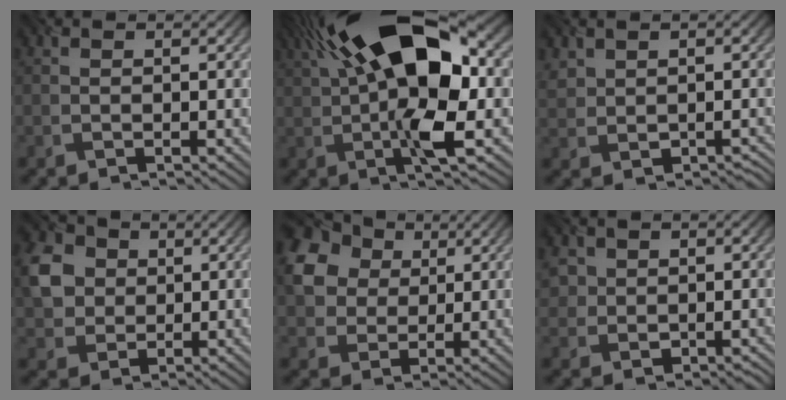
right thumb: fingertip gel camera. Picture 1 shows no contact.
{"total": 16.3, "force": [3.0, 7.0, 14.4], "torque": [-0.252, 0.028, 0.036]}
{"total": 2.8, "force": [0.7, 2.5, 1.1], "torque": [-0.021, -0.011, 0.017]}
{"total": 6.8, "force": [1.2, 5.9, 3.1], "torque": [-0.088, 0.009, 0.019]}
{"total": 10.5, "force": [3.5, 8.1, 5.7], "torque": [-0.160, 0.020, 0.061]}
{"total": 3.7, "force": [0.7, 3.5, 0.9], "torque": [-0.025, 0.003, 0.006]}